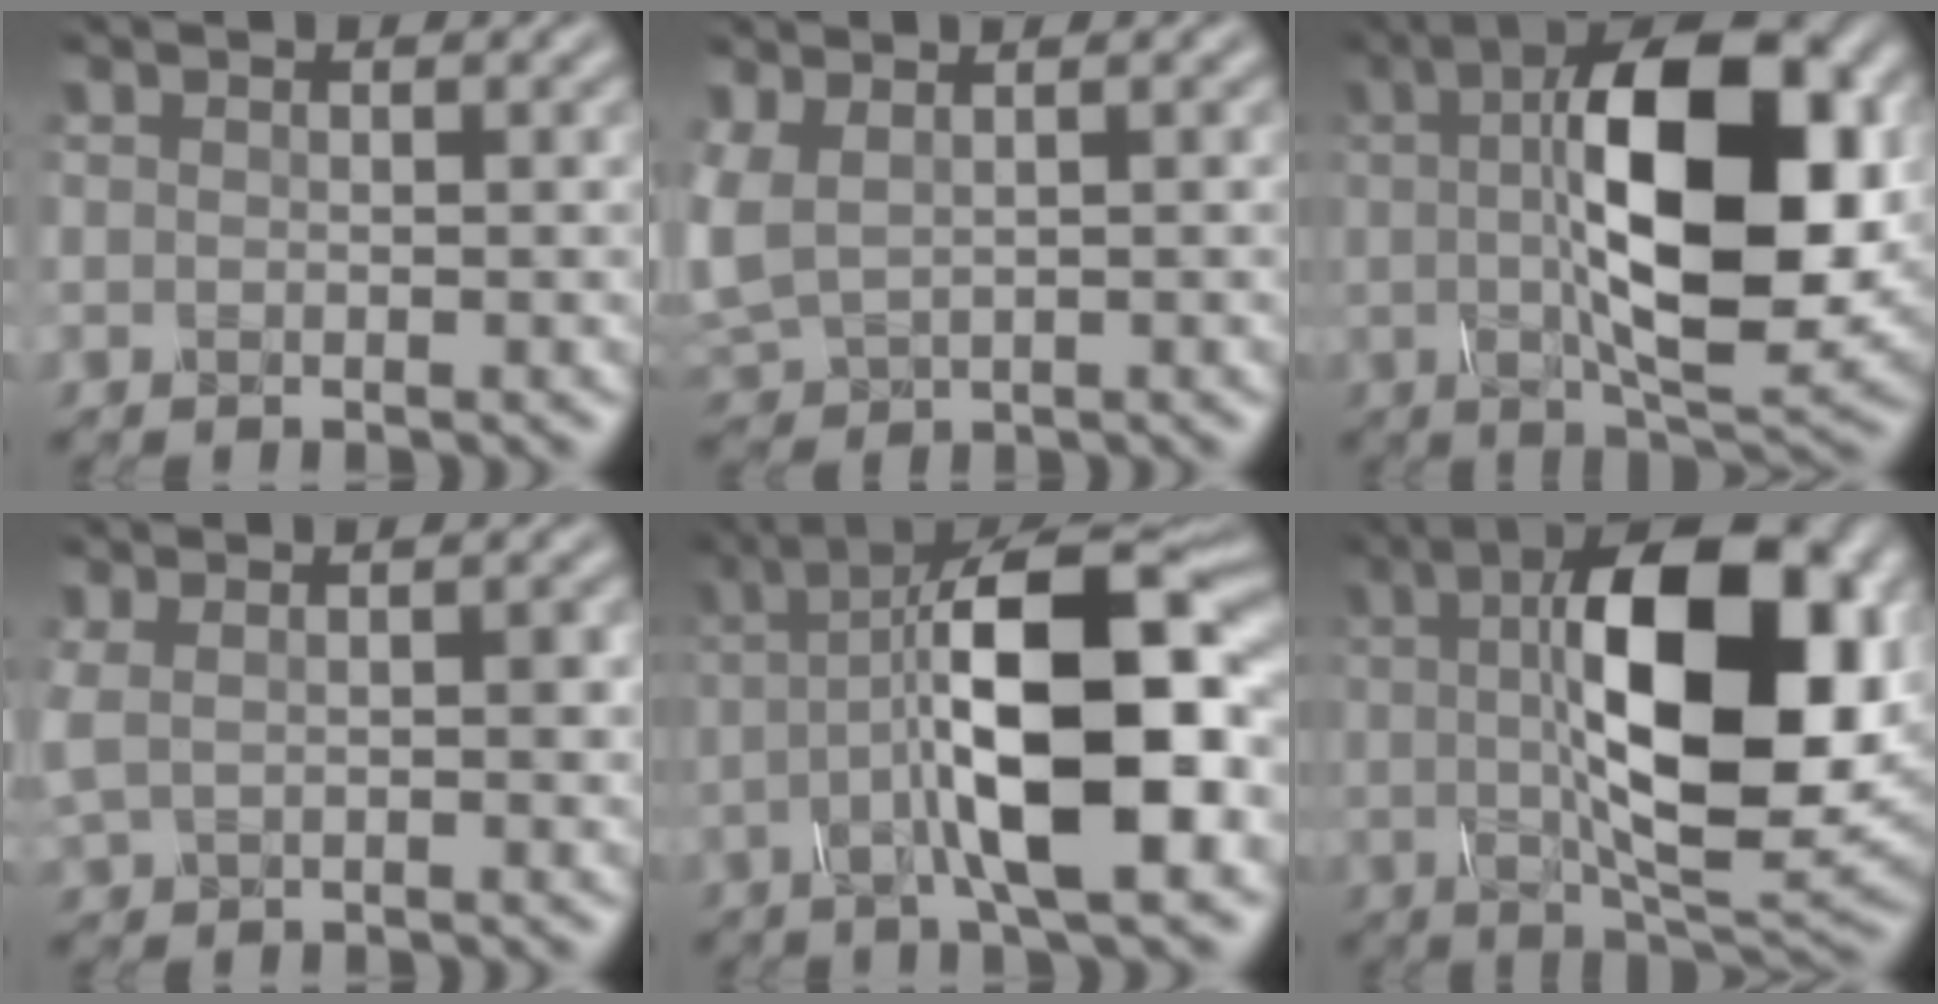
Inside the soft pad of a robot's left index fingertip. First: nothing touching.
{"total": 3.7, "force": [1.2, 2.0, 2.8], "torque": [-0.082, 0.005, 0.029]}
{"total": 13.8, "force": [1.7, 5.1, 12.8], "torque": [-0.193, 0.010, 0.024]}
{"total": 2.6, "force": [0.7, 1.3, 2.2], "torque": [-0.051, 0.002, 0.016]}
{"total": 12.3, "force": [-0.8, 3.8, 11.7], "torque": [-0.187, 0.011, -0.020]}
{"total": 15.2, "force": [2.2, 5.7, 13.9], "torque": [-0.215, 0.010, 0.031]}